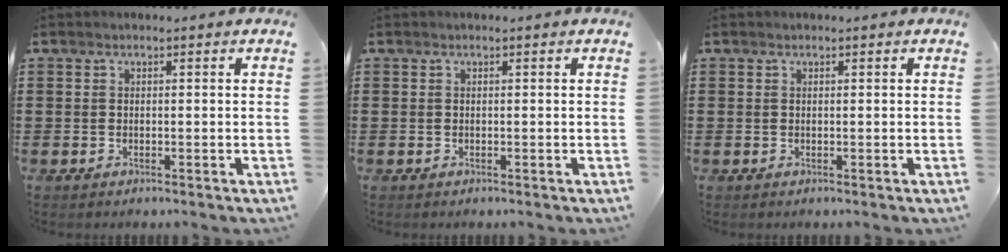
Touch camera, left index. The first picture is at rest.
{"total": 0.0}
{"total": 0.0}